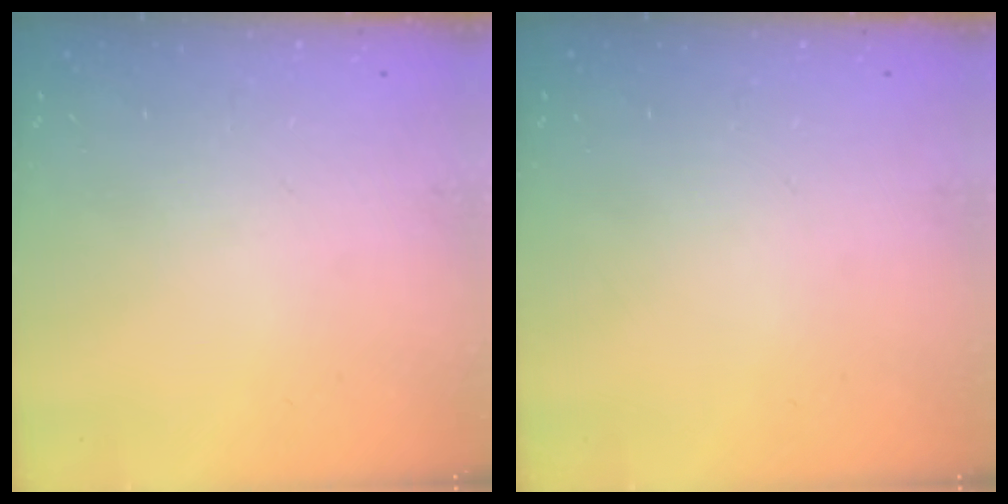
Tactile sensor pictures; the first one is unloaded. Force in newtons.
{"total": 0.0}